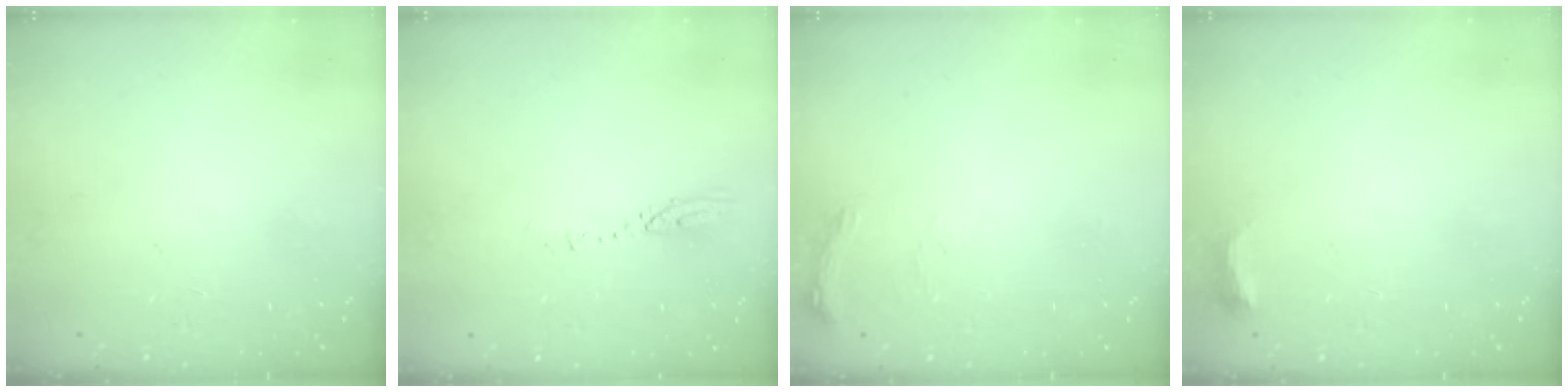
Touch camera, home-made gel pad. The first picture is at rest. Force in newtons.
{"total": 2.9, "press": 2.9, "slide": 0.3}
{"total": 5.1, "press": 5.1, "slide": 0.7}
{"total": 3.9, "press": 3.8, "slide": 0.9}